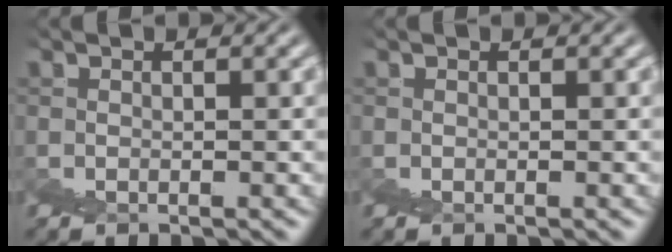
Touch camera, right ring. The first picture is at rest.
{"total": 0.0}